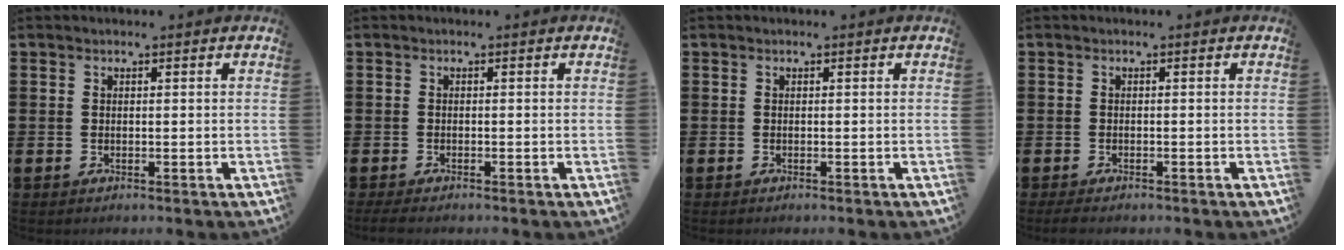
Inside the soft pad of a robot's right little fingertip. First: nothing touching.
{"total": 1.0, "force": [-0.7, 0.1, 0.7], "torque": [-0.012, -0.002, -0.014]}
{"total": 0.0}
{"total": 0.9, "force": [-0.7, 0.3, 0.5], "torque": [-0.011, -0.001, -0.014]}